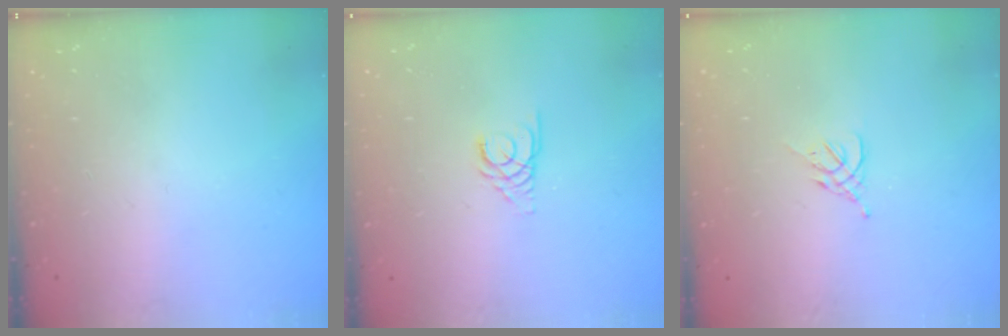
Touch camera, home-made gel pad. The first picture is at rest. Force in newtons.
{"total": 3.1, "press": 3.0, "slide": 0.2}
{"total": 3.0, "press": 2.8, "slide": 0.8}